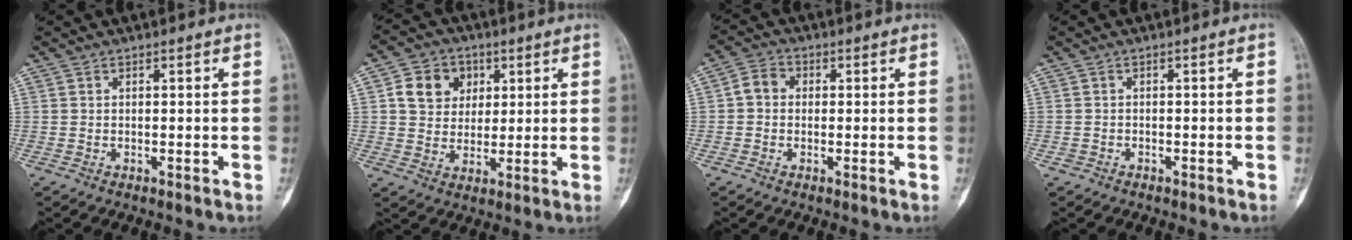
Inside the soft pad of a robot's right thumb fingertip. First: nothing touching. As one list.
[{"total": 8.7, "force": [2.7, 7.4, 3.8], "torque": [-0.029, -0.005, 0.044]}, {"total": 4.0, "force": [0.1, 3.4, 2.1], "torque": [-0.026, 0.013, -0.008]}, {"total": 1.0, "force": [-0.6, 0.7, 0.3], "torque": [-0.010, 0.010, -0.012]}]